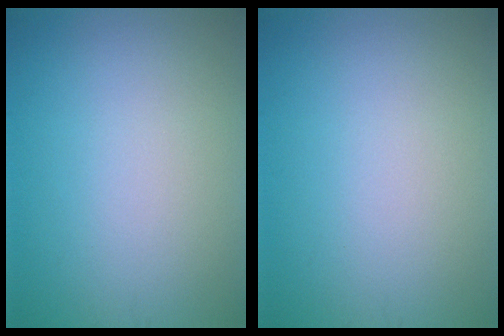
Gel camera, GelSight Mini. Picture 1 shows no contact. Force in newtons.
{"total": 0.0}